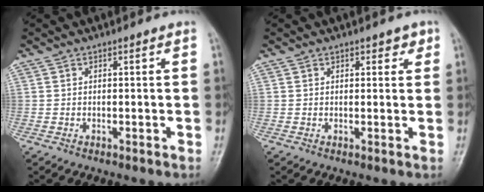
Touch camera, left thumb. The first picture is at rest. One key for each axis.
{"total": 2.5, "fx": 1.4, "fy": 1.5, "fz": 1.5, "tx": 0.002, "ty": -0.003, "tz": 0.015}